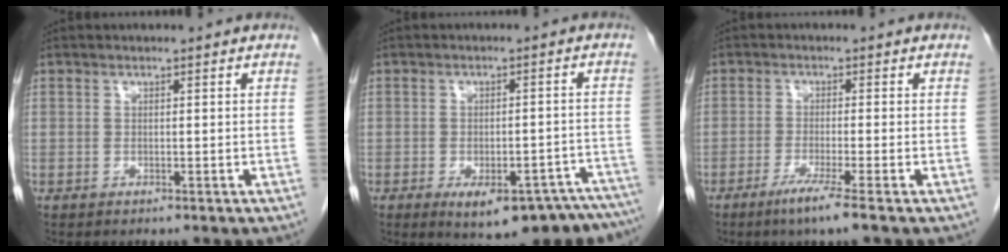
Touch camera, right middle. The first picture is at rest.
{"total": 16.1, "force": [-12.9, 5.4, 8.1], "torque": [-0.048, 0.025, -0.148]}
{"total": 4.5, "force": [-2.9, -0.8, 3.4], "torque": [-0.066, -0.015, -0.057]}